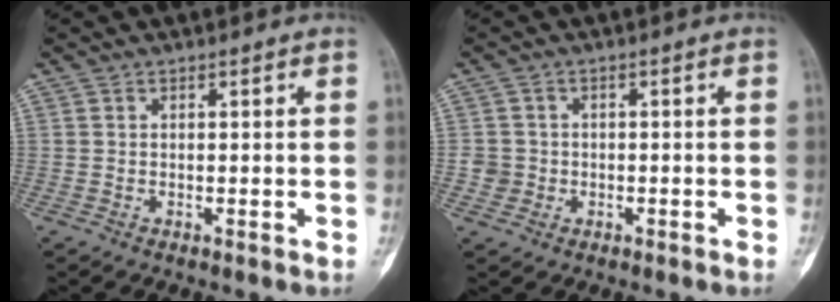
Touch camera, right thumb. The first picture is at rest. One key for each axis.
{"total": 2.7, "fx": -0.6, "fy": 2.7, "fz": 0.2, "tx": 0.016, "ty": 0.009, "tz": -0.014}